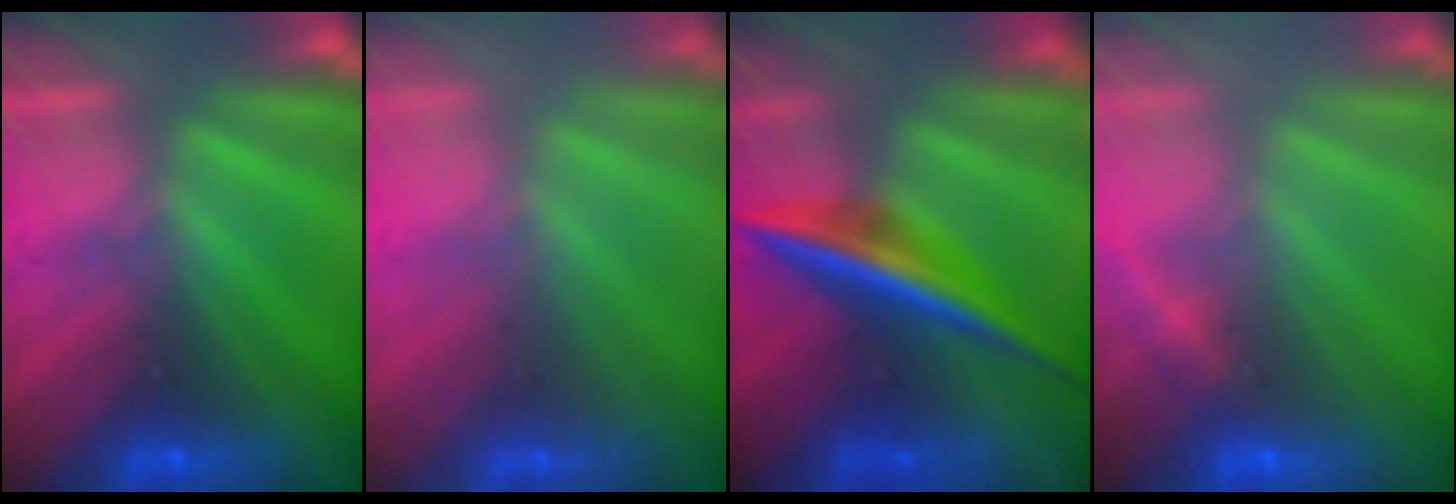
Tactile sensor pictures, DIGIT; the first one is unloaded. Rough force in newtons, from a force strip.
{"total": 2.2}
{"total": 6.3}
{"total": 2.4}